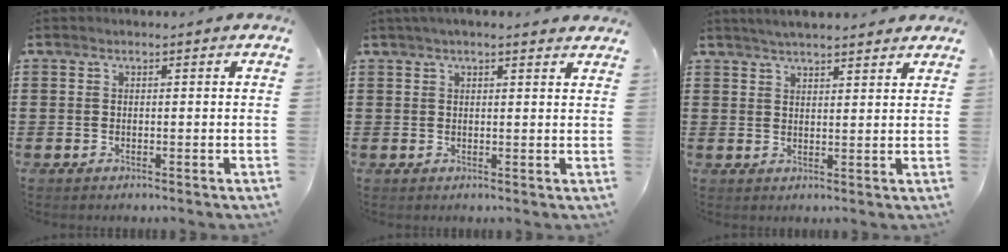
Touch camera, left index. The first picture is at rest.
{"total": 2.2, "force": [1.8, 0.1, 1.3], "torque": [-0.028, 0.004, 0.032]}
{"total": 3.3, "force": [3.2, 0.0, 0.8], "torque": [-0.023, -0.004, 0.059]}